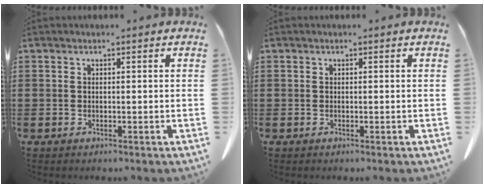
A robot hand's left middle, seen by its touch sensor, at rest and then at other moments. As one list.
[{"total": 0.0}]